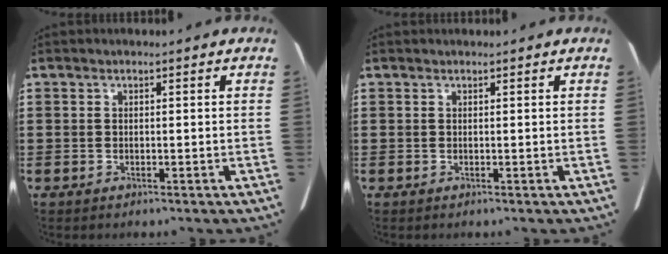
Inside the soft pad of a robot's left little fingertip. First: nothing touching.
{"total": 0.0}